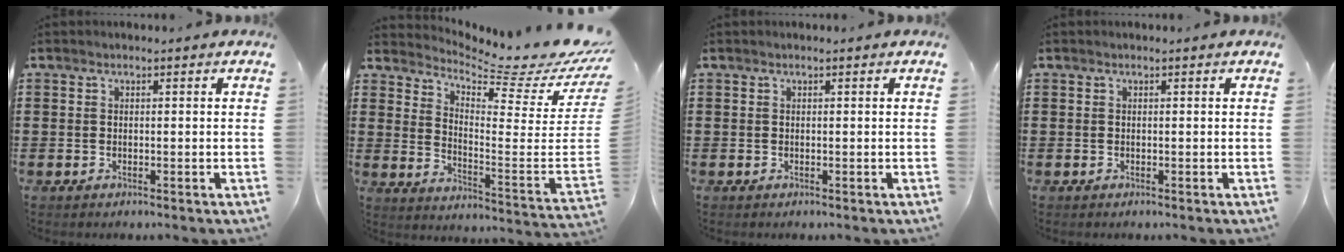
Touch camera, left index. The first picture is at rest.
{"total": 5.2, "force": [4.8, -0.3, 2.0], "torque": [-0.054, -0.064, 0.073]}
{"total": 0.0}
{"total": 0.0}